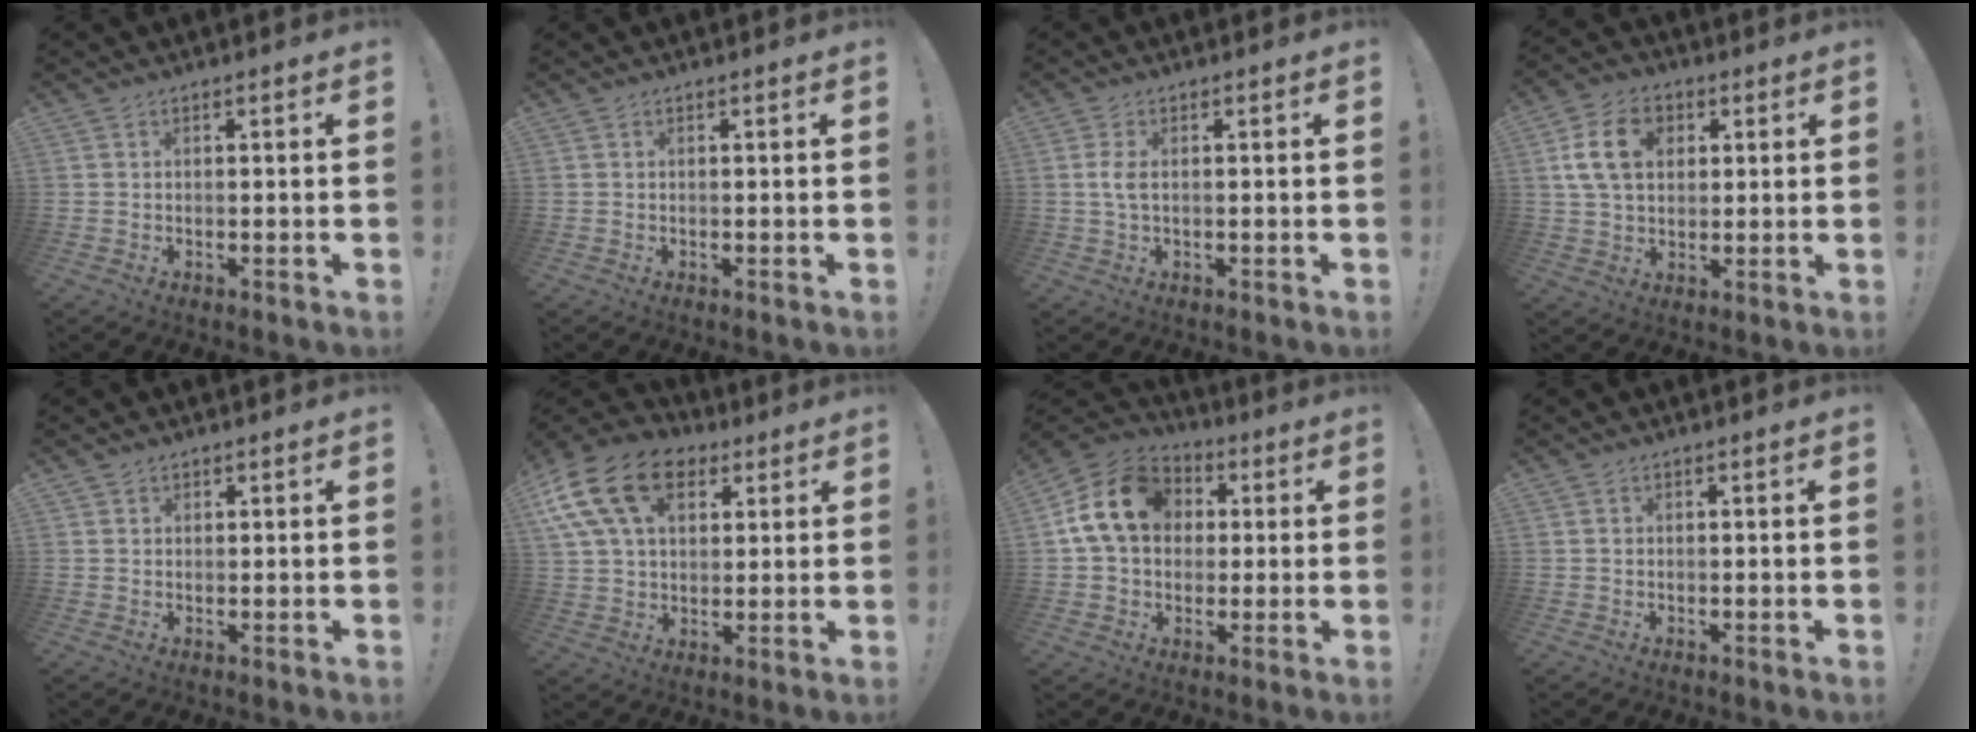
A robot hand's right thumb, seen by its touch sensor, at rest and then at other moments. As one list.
[{"total": 0.0}, {"total": 2.8, "force": [0.3, 0.9, 2.6], "torque": [-0.047, 0.002, 0.004]}, {"total": 13.6, "force": [4.0, 9.7, 8.6], "torque": [-0.152, 0.001, 0.078]}, {"total": 1.0, "force": [0.7, 0.7, 0.1], "torque": [0.008, -0.004, 0.012]}, {"total": 19.2, "force": [8.0, 12.8, 11.9], "torque": [-0.219, -0.030, 0.143]}, {"total": 16.1, "force": [3.3, 12.8, 9.2], "torque": [-0.154, 0.009, 0.067]}, {"total": 0.0}]